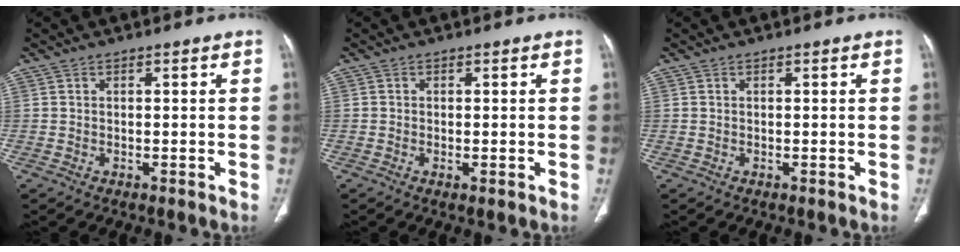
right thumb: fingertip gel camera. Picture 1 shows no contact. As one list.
[{"total": 0.9, "force": [-0.3, 0.3, 0.8], "torque": [-0.019, -0.004, -0.004]}, {"total": 0.0}]